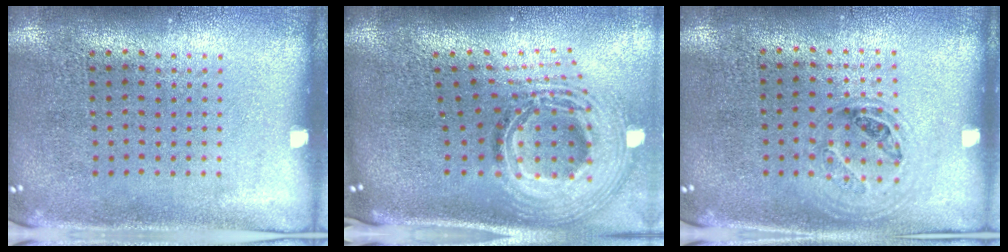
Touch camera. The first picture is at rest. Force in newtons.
{"total": 3.0, "press": 2.1, "slide": 2.1}
{"total": 1.1, "press": 0.9, "slide": 0.5}